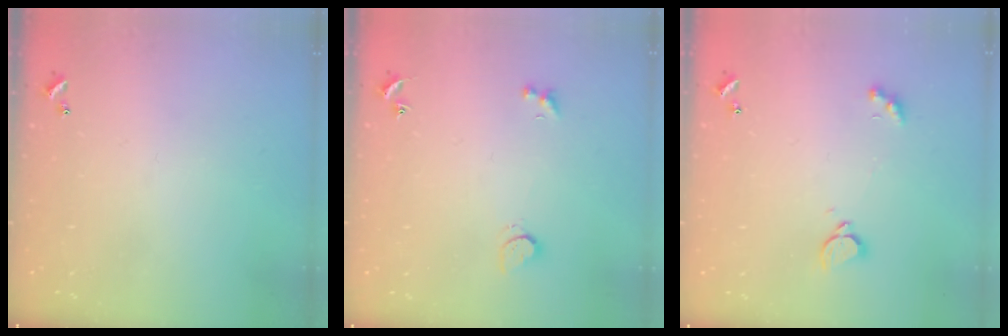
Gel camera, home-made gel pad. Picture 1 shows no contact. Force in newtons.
{"total": 1.8, "press": 1.7, "slide": 0.5}
{"total": 1.6, "press": 1.5, "slide": 0.5}